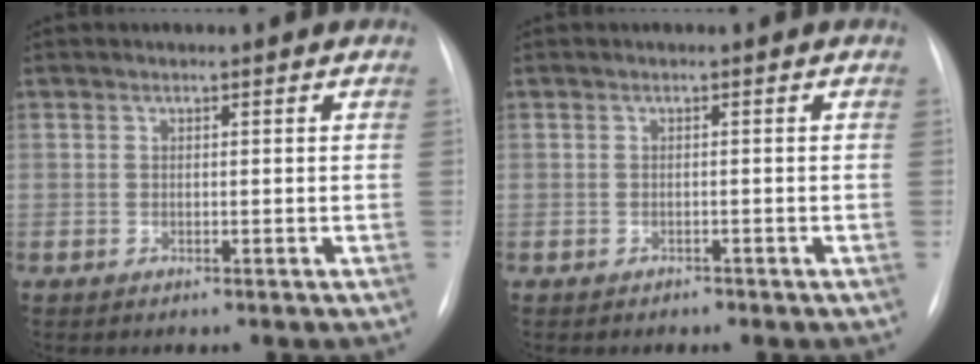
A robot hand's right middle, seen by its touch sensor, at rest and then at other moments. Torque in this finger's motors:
{"motor_torque": [0.08, -0.07, -0.01, 0.01]}